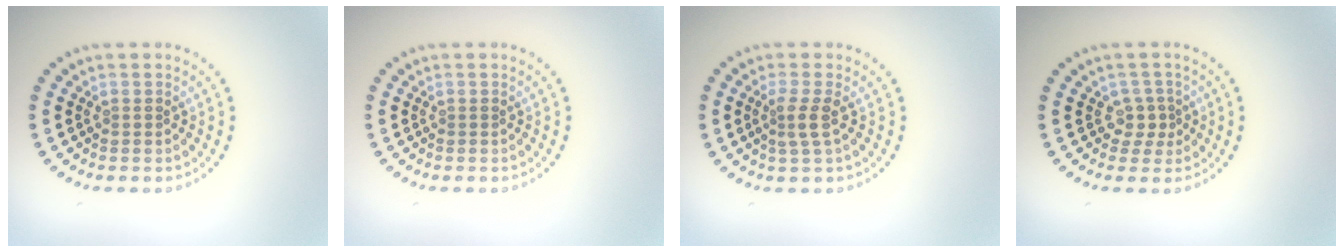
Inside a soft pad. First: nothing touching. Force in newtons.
{"total": 0.0}
{"total": 2.0, "press": 1.5, "slide": 1.4}
{"total": 1.7, "press": 1.2, "slide": 1.2}